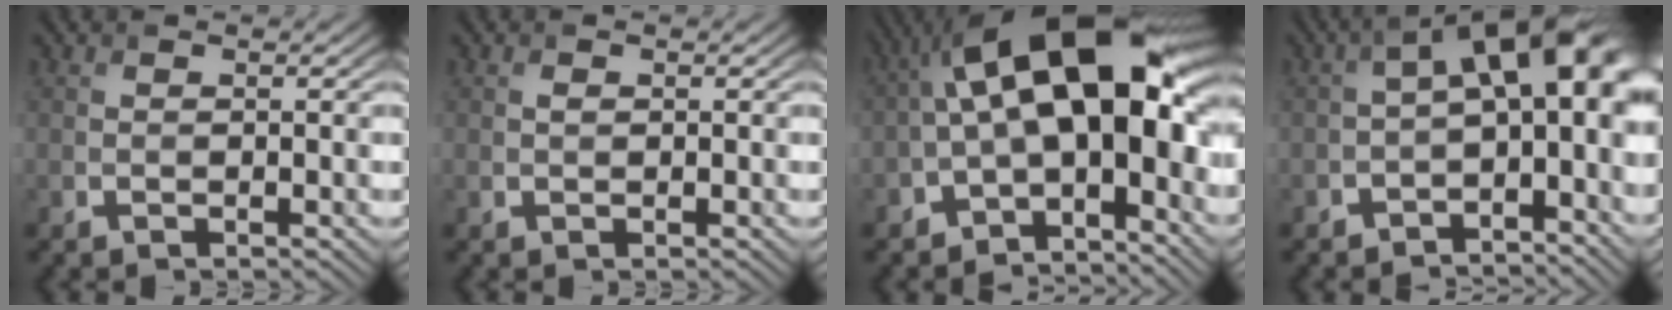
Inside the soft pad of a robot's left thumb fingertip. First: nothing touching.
{"total": 0.6, "force": [0.0, 0.4, 0.4], "torque": [-0.010, 0.000, -0.001]}
{"total": 17.0, "force": [-0.4, 8.7, 14.6], "torque": [-0.212, 0.029, -0.026]}
{"total": 13.1, "force": [-0.9, 7.0, 11.0], "torque": [-0.156, 0.005, -0.022]}